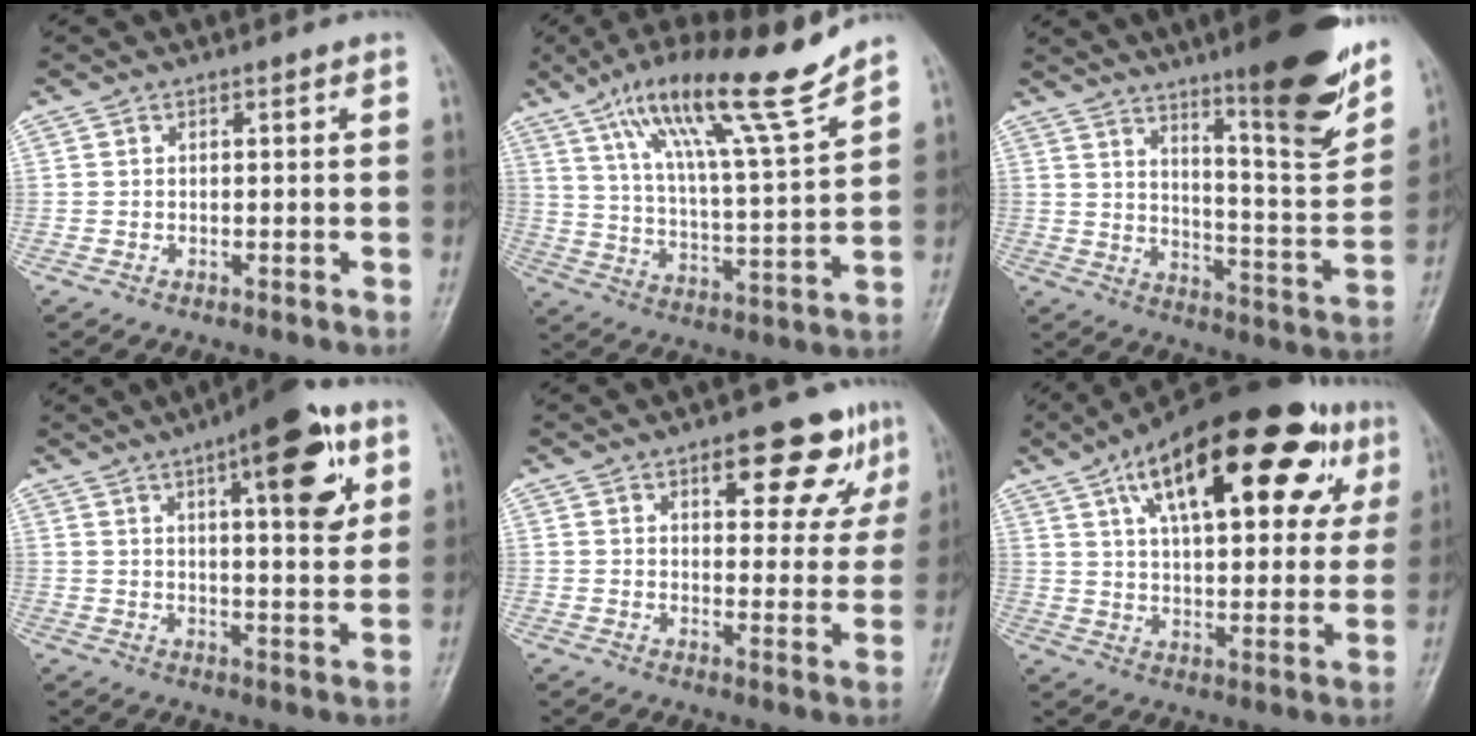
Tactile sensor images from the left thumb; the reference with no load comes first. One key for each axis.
{"total": 17.8, "fx": 12.5, "fy": 1.3, "fz": 12.6, "tx": -0.202, "ty": -0.057, "tz": 0.212}
{"total": 20.1, "fx": 13.0, "fy": 3.4, "fz": 14.9, "tx": -0.175, "ty": -0.074, "tz": 0.198}
{"total": 12.5, "fx": 5.4, "fy": 4.7, "fz": 10.2, "tx": -0.103, "ty": -0.017, "tz": 0.066}
{"total": 12.6, "fx": 7.1, "fy": 5.4, "fz": 8.8, "tx": -0.065, "ty": -0.029, "tz": 0.091}
{"total": 28.4, "fx": 12.9, "fy": 11.6, "fz": 22.4, "tx": -0.306, "ty": 0.007, "tz": 0.191}